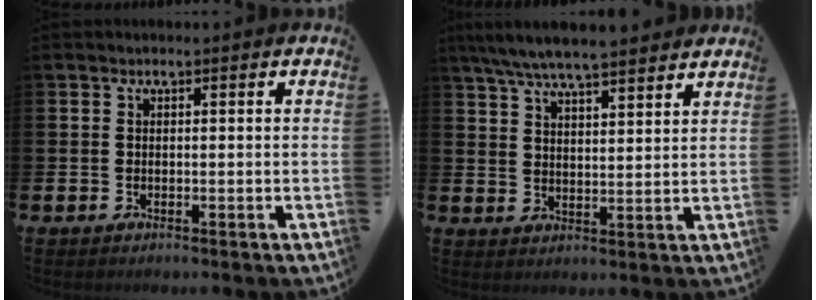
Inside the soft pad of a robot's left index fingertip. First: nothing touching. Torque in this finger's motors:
{"motor_torque": [0.30, -1.14, 1.05, 0.21]}